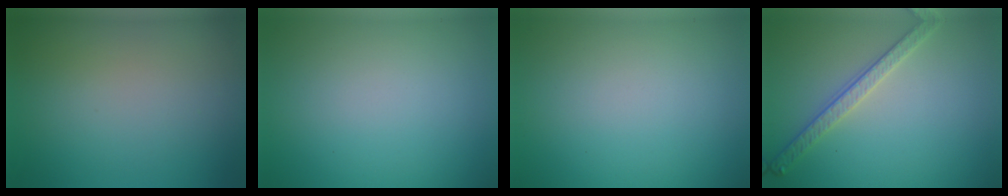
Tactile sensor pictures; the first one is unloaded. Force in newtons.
{"total": 0.0}
{"total": 0.0}
{"total": 2.8, "press": 2.7, "slide": 0.7}